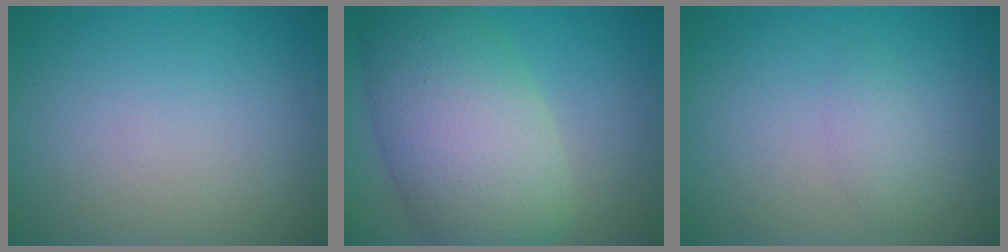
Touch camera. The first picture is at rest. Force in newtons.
{"total": 10.4, "press": 10.4, "slide": 0.6}
{"total": 1.2, "press": 1.2, "slide": 0.1}